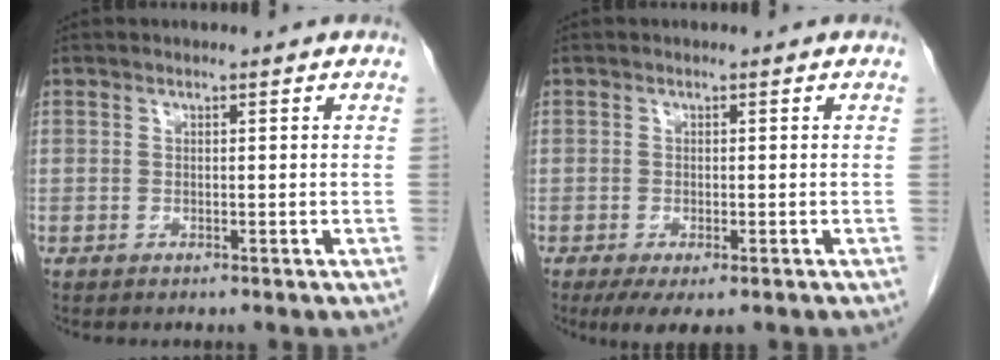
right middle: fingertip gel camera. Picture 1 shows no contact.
{"total": 4.7, "force": [-2.9, 1.6, 3.3], "torque": [-0.051, -0.012, -0.044]}